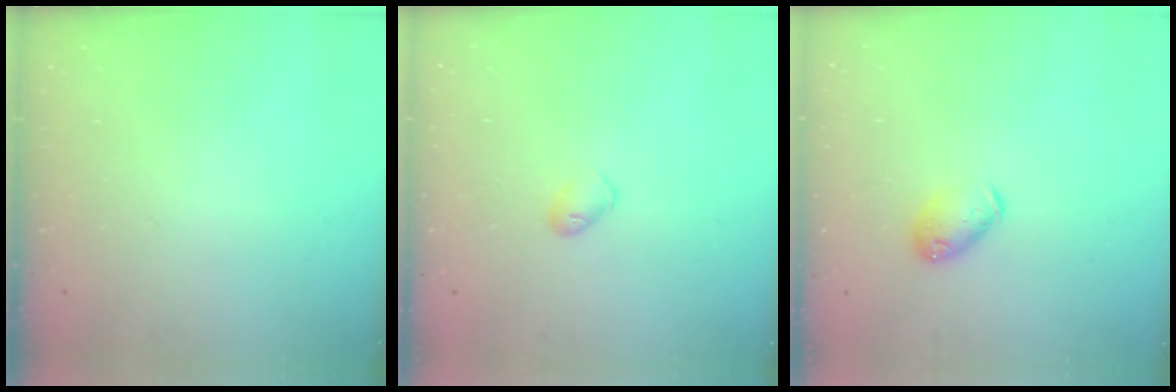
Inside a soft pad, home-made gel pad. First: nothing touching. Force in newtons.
{"total": 4.8, "press": 4.8, "slide": 0.7}
{"total": 6.7, "press": 6.7, "slide": 0.8}